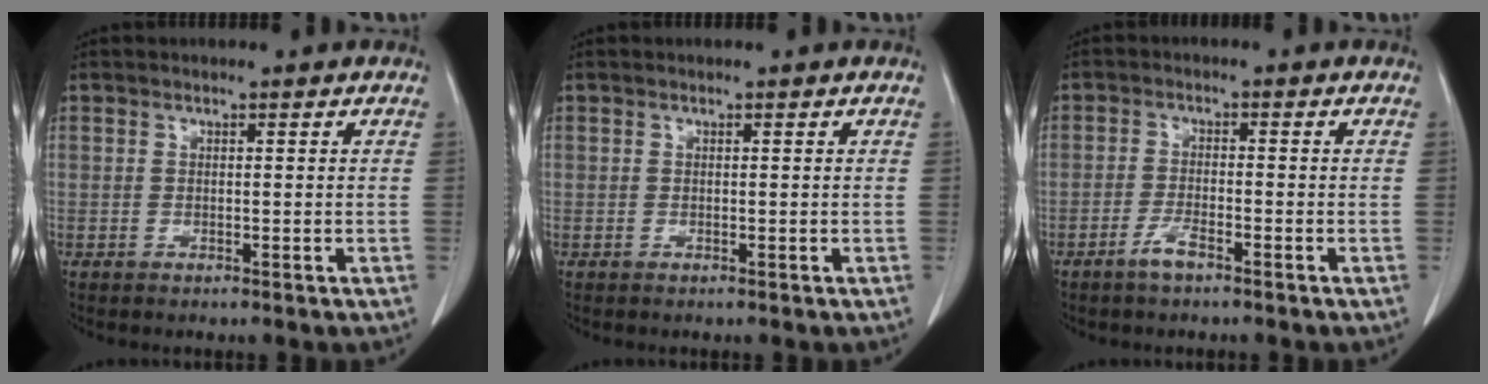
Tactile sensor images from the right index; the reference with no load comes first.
{"total": 0.0}
{"total": 3.2, "force": [-2.3, 0.4, 2.2], "torque": [-0.048, -0.002, -0.044]}